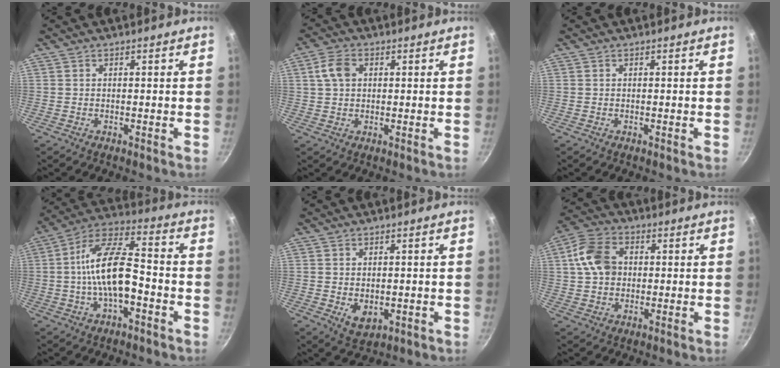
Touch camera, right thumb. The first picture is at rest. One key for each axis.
{"total": 5.2, "fx": 1.3, "fy": 3.7, "fz": 3.4, "tx": -0.057, "ty": 0.007, "tz": 0.019}
{"total": 0.0}
{"total": 14.7, "fx": -2.8, "fy": 6.5, "fz": 12.9, "tx": -0.219, "ty": 0.045, "tz": -0.064}
{"total": 4.9, "fx": -0.6, "fy": 3.4, "fz": 3.4, "tx": -0.048, "ty": -0.009, "tz": 0.000}
{"total": 9.7, "fx": 1.1, "fy": 7.3, "fz": 6.3, "tx": -0.103, "ty": 0.013, "tz": 0.008}